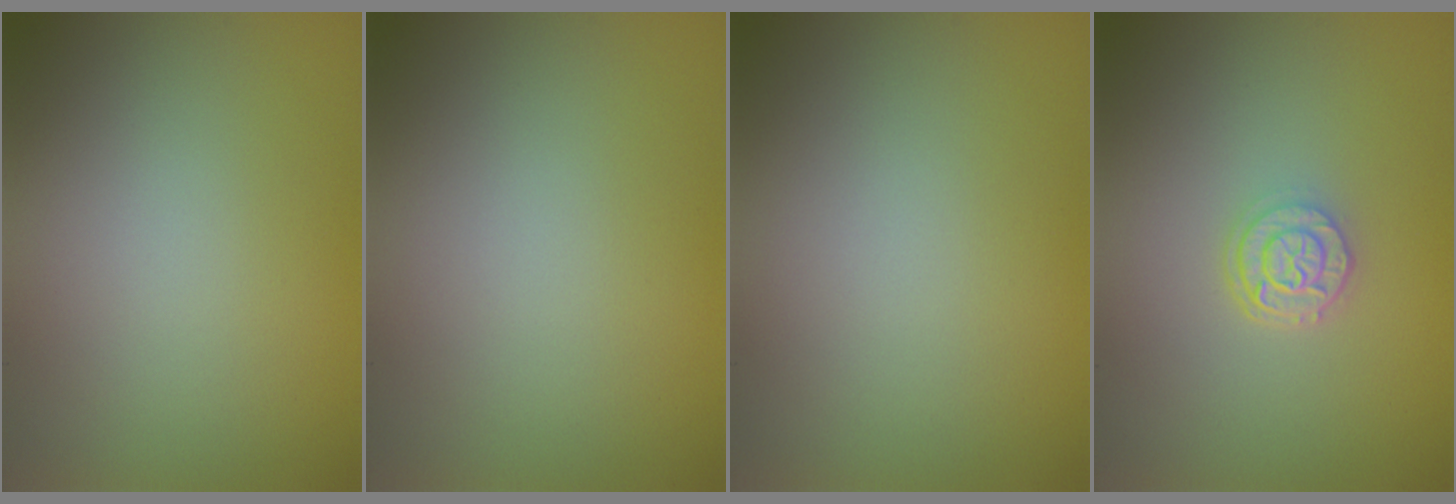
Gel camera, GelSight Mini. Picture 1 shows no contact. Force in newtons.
{"total": 0.0}
{"total": 0.0}
{"total": 2.5, "press": 2.0, "slide": 1.5}